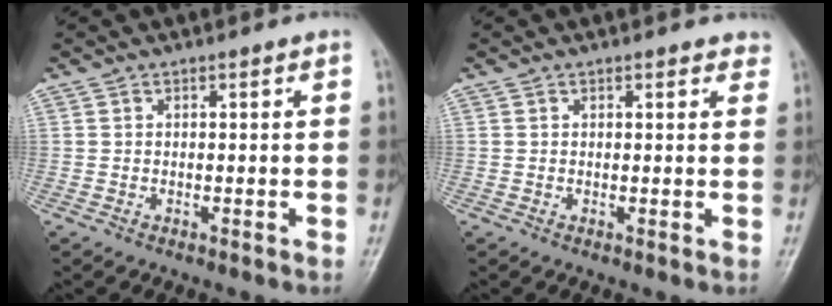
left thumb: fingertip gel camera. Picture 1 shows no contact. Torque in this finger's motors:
{"motor_torque": [-0.29, -0.18, -0.35, -0.06, 0.02]}